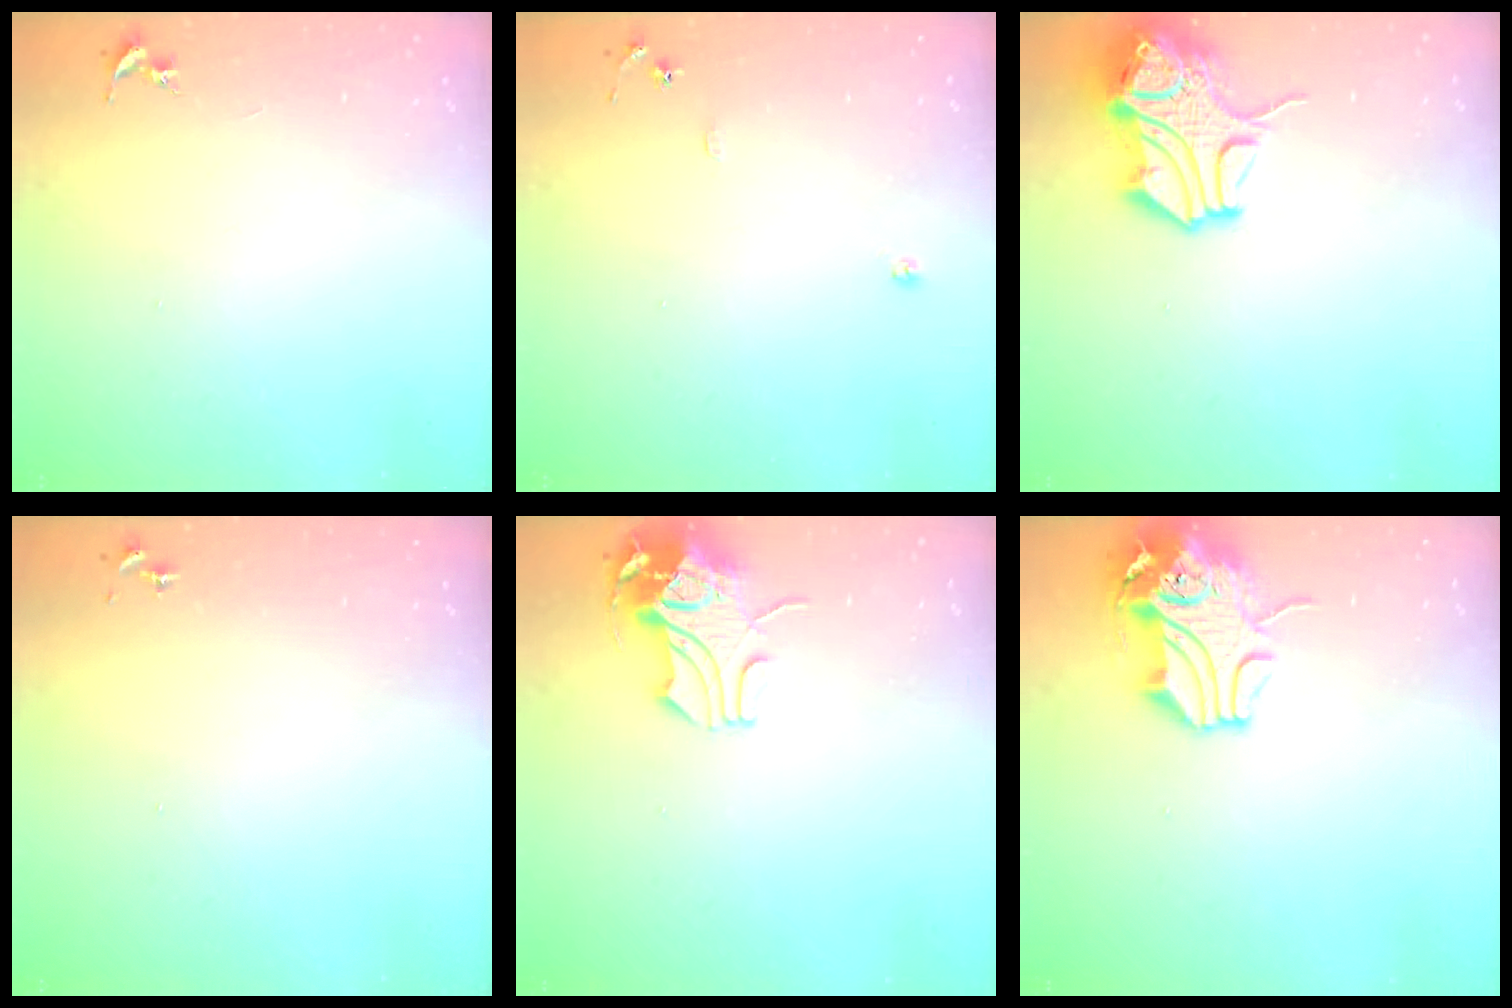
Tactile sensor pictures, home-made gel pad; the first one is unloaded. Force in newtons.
{"total": 6.9, "press": 6.9, "slide": 0.7}
{"total": 13.5, "press": 13.4, "slide": 2.1}
{"total": 0.0}
{"total": 8.8, "press": 8.7, "slide": 1.0}
{"total": 12.3, "press": 12.1, "slide": 2.2}